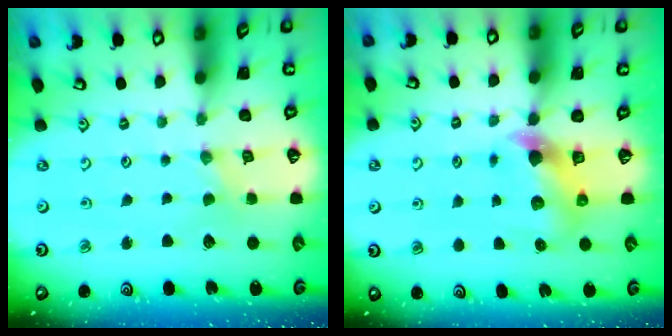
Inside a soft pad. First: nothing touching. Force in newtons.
{"total": 5.4, "press": 5.4, "slide": 0.5}